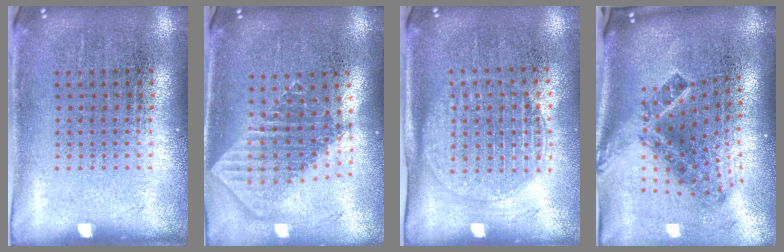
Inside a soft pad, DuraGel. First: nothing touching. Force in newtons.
{"total": 1.9, "press": 1.5, "slide": 1.1}
{"total": 1.5, "press": 1.3, "slide": 0.8}
{"total": 2.5, "press": 1.5, "slide": 2.0}